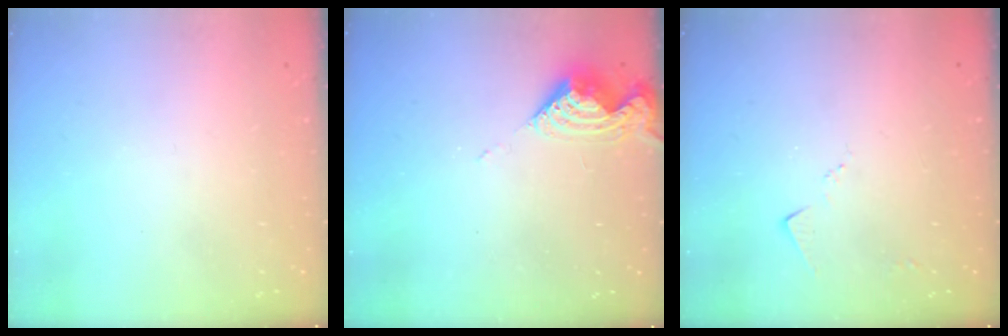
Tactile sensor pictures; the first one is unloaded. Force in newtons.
{"total": 8.0, "press": 8.0, "slide": 0.5}
{"total": 3.8, "press": 3.7, "slide": 0.4}